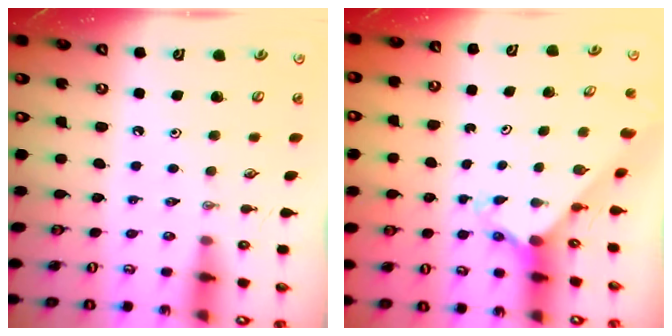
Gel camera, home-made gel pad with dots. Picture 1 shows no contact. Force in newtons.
{"total": 2.3, "press": 2.3, "slide": 0.1}